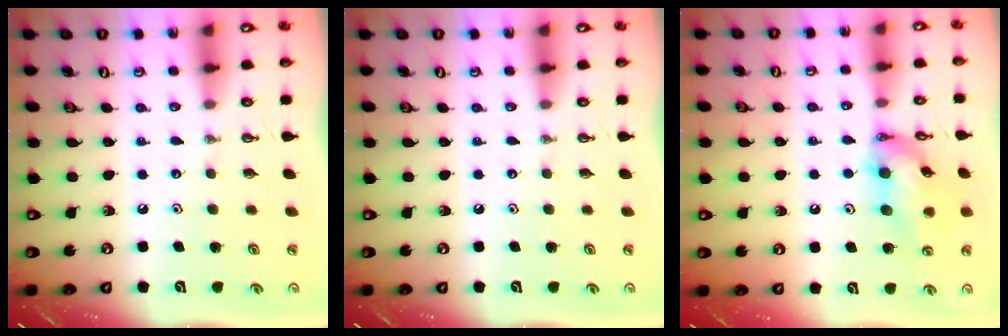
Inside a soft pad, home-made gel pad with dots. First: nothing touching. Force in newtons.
{"total": 0.0}
{"total": 14.2, "press": 14.1, "slide": 1.7}